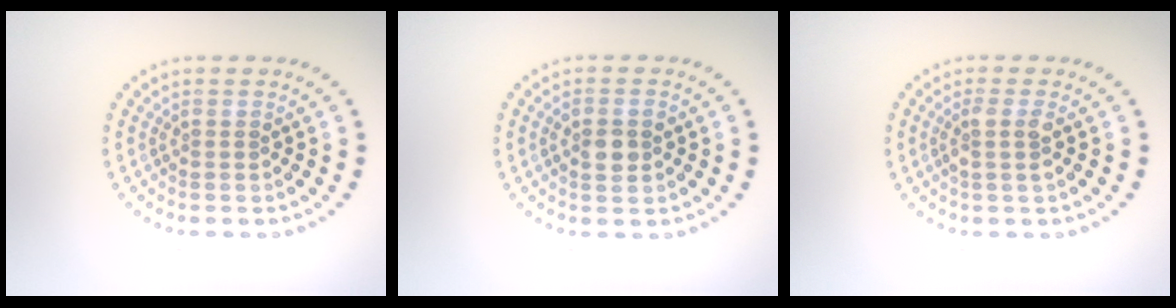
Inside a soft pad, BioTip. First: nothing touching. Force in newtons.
{"total": 2.5, "press": 2.5, "slide": 0.3}
{"total": 1.8, "press": 1.5, "slide": 1.0}